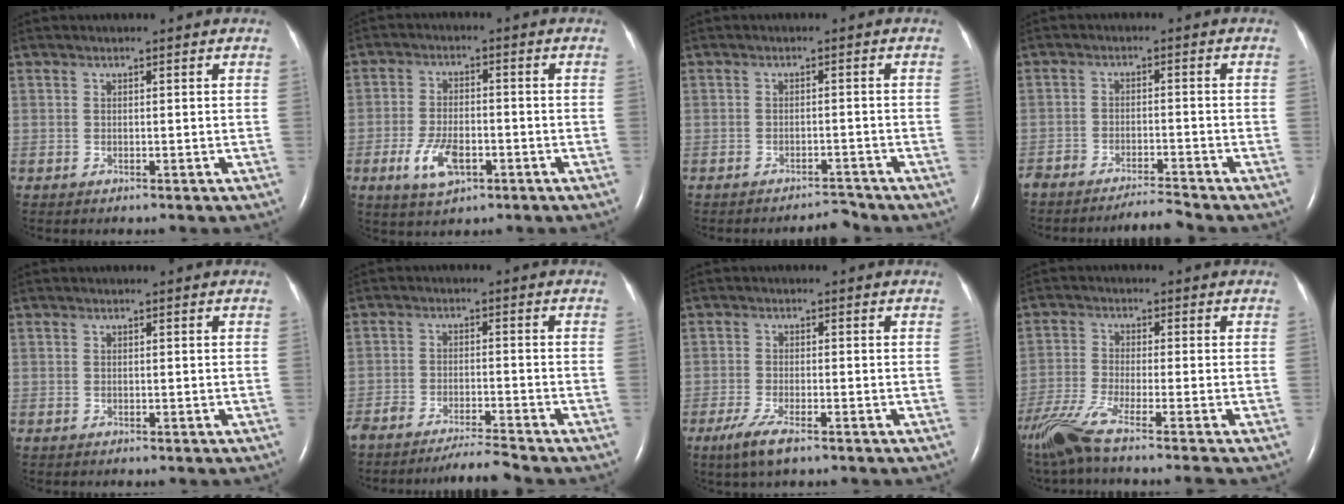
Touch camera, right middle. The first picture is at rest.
{"total": 6.8, "force": [-2.8, 3.1, 5.3], "torque": [-0.112, -0.003, -0.047]}
{"total": 2.2, "force": [-2.2, 0.1, 0.1], "torque": [-0.001, -0.007, -0.031]}
{"total": 4.0, "force": [-3.9, -0.6, 0.7], "torque": [-0.014, -0.010, -0.067]}
{"total": 0.0}
{"total": 5.6, "force": [-5.3, -0.9, 1.7], "torque": [-0.026, -0.012, -0.093]}
{"total": 4.6, "force": [-3.0, 0.8, 3.4], "torque": [-0.082, -0.013, -0.054]}
{"total": 11.7, "force": [-9.3, -0.9, 7.1], "torque": [-0.143, -0.036, -0.167]}